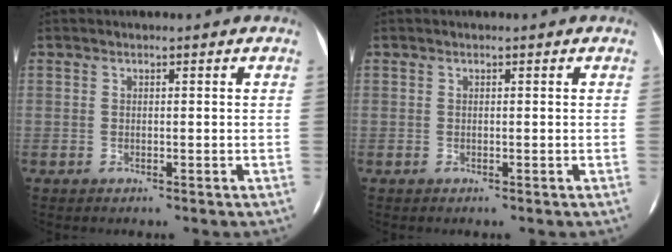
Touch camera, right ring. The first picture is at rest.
{"total": 0.0}